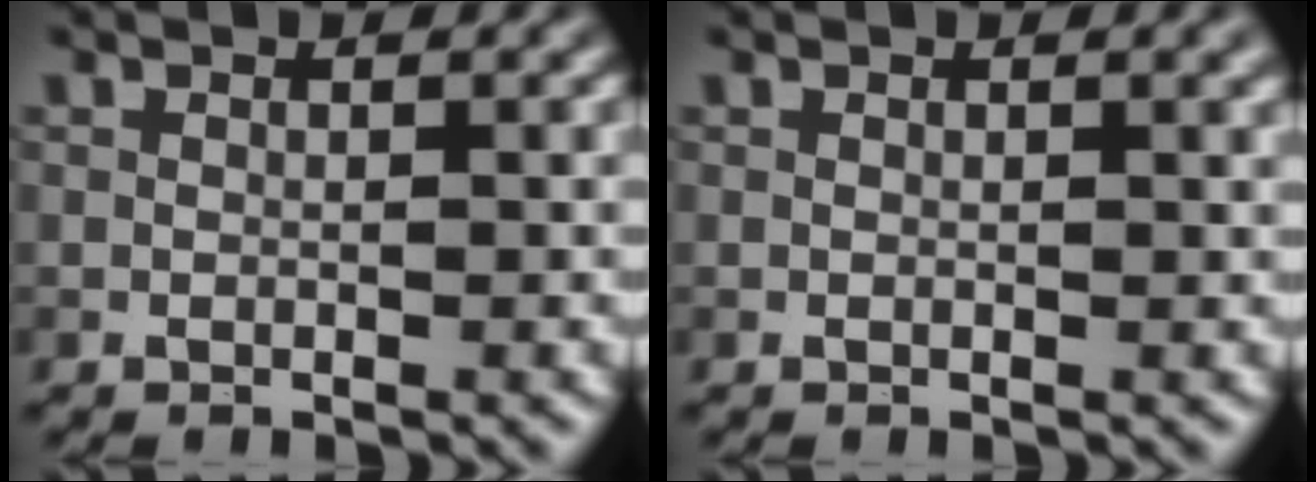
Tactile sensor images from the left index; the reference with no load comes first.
{"total": 1.3, "force": [0.7, 0.5, 1.0], "torque": [-0.005, 0.004, 0.004]}